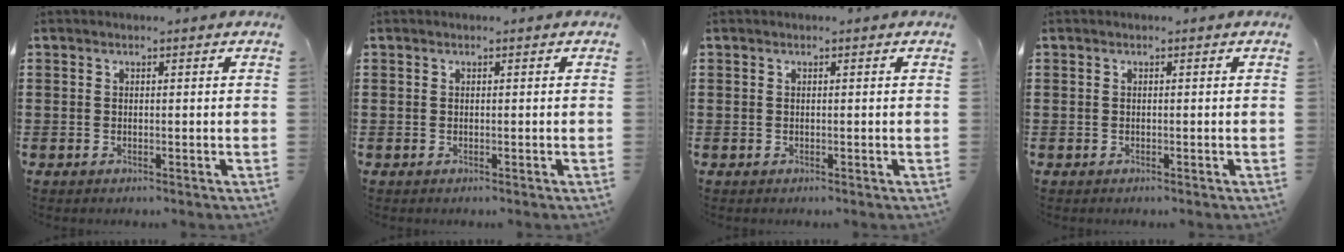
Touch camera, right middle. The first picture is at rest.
{"total": 0.0}
{"total": 0.0}
{"total": 0.0}